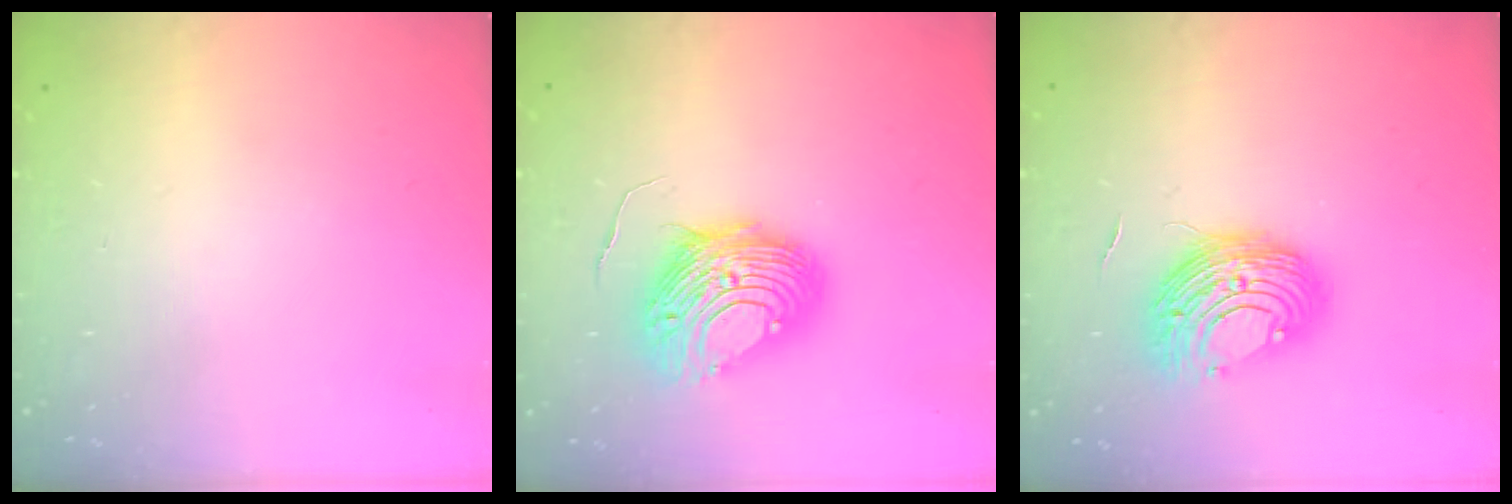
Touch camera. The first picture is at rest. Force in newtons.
{"total": 11.1, "press": 11.1, "slide": 0.7}
{"total": 11.4, "press": 11.3, "slide": 0.5}